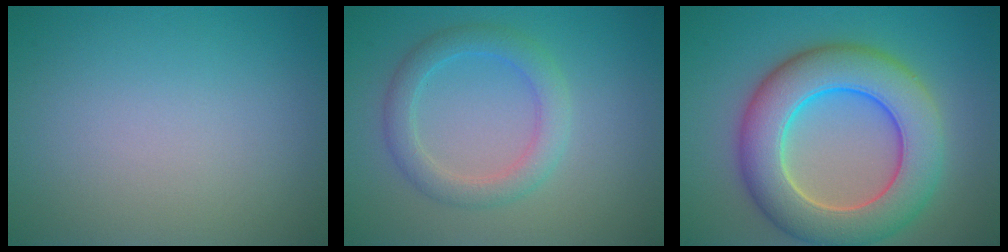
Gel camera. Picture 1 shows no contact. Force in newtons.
{"total": 3.2, "press": 3.2, "slide": 0.2}
{"total": 9.8, "press": 9.7, "slide": 0.4}